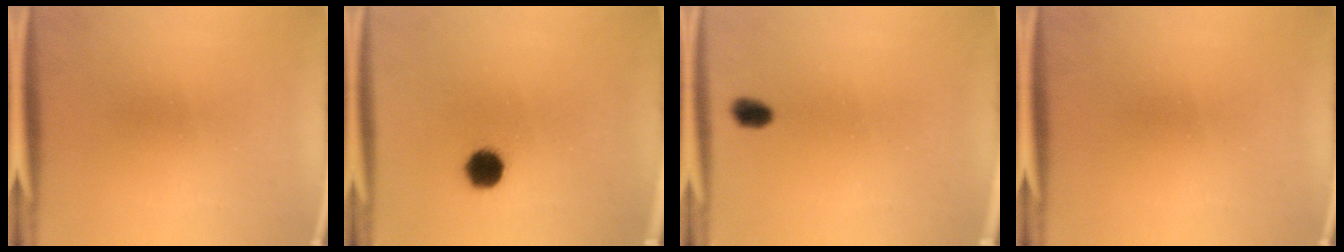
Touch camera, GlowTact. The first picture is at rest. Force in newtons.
{"total": 5.5}
{"total": 2.7}
{"total": 0.0}